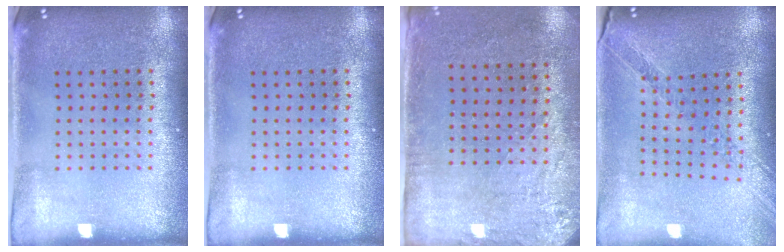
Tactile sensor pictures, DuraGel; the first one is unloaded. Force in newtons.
{"total": 0.0}
{"total": 2.8, "press": 2.3, "slide": 1.6}
{"total": 1.2, "press": 1.2, "slide": 0.2}